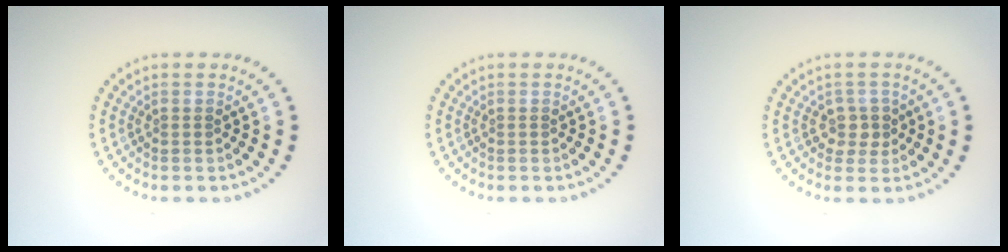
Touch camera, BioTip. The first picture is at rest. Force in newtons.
{"total": 0.0}
{"total": 1.7, "press": 1.5, "slide": 0.8}